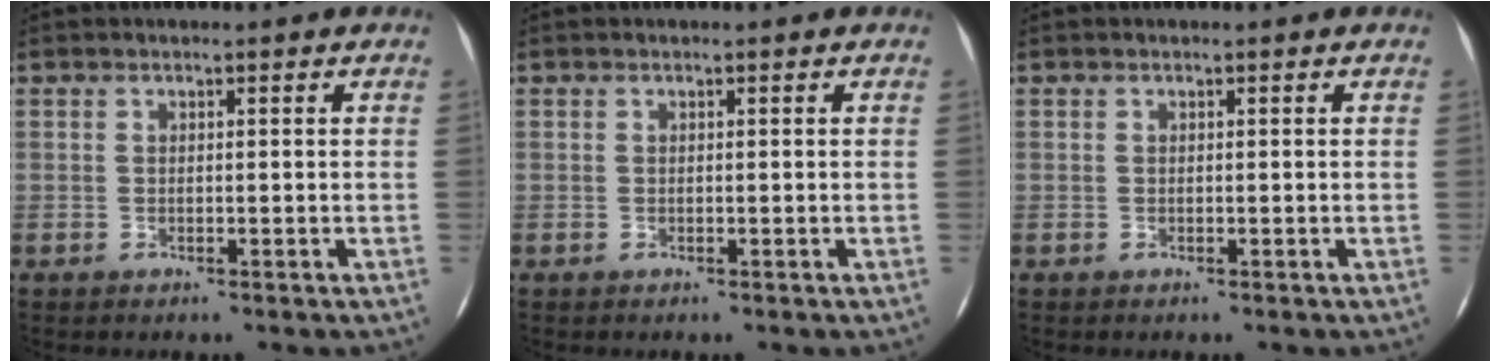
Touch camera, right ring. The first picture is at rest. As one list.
[{"total": 0.0}, {"total": 0.0}]